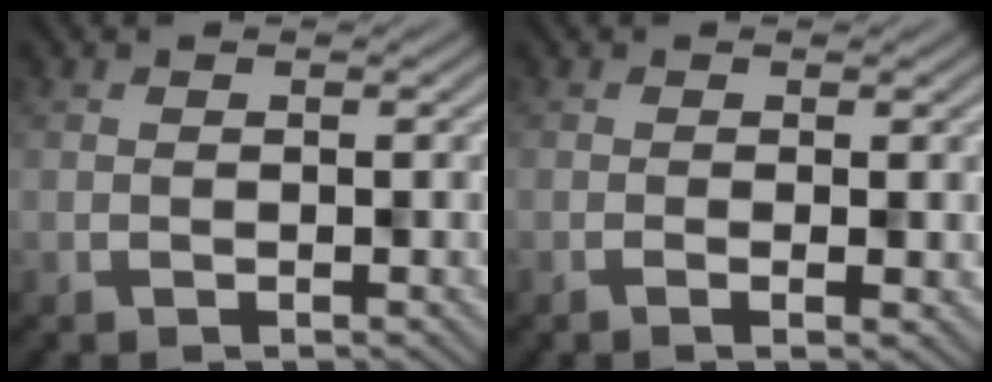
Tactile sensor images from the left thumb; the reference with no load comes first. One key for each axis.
{"total": 1.6, "fx": -0.3, "fy": 0.4, "fz": 1.5, "tx": -0.017, "ty": 0.002, "tz": -0.007}